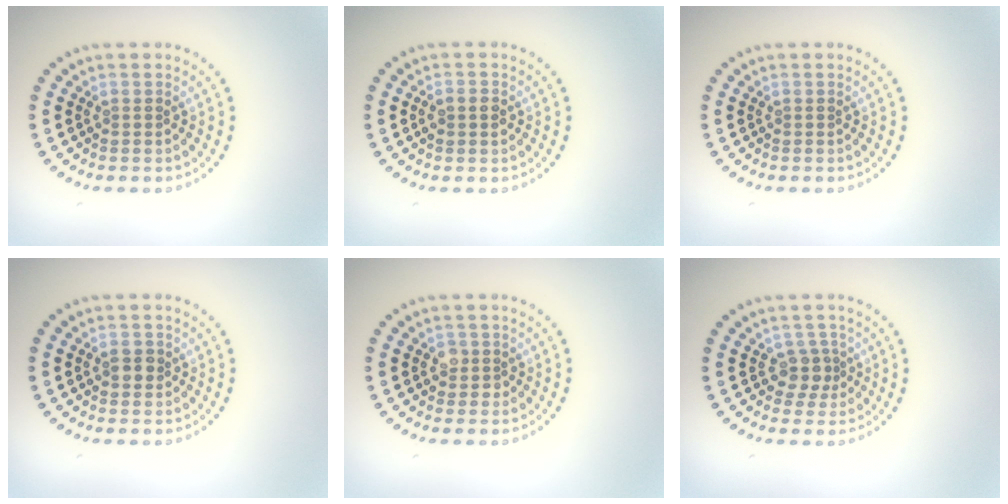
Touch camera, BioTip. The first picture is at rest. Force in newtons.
{"total": 1.5, "press": 1.5, "slide": 0.2}
{"total": 0.0}
{"total": 1.4, "press": 1.4, "slide": 0.2}
{"total": 1.4, "press": 1.3, "slide": 0.6}
{"total": 2.1, "press": 1.7, "slide": 1.2}